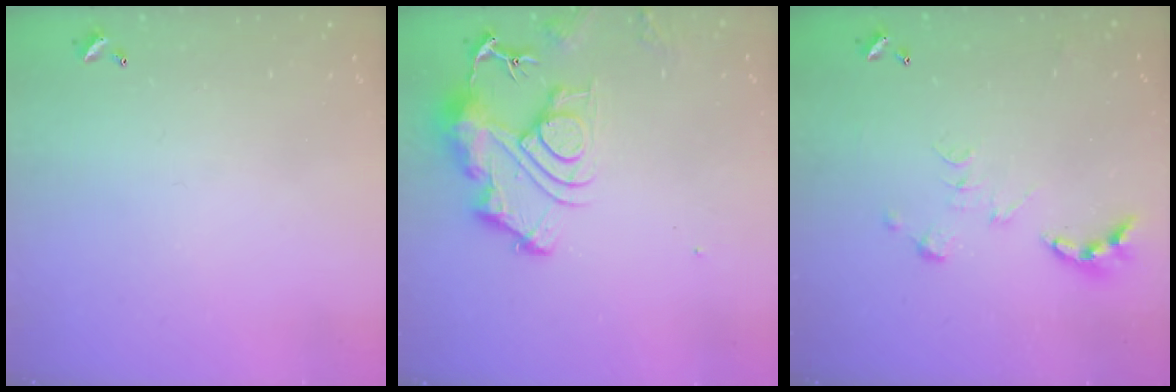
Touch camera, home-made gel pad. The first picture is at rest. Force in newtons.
{"total": 12.2, "press": 12.1, "slide": 1.4}
{"total": 0.0}